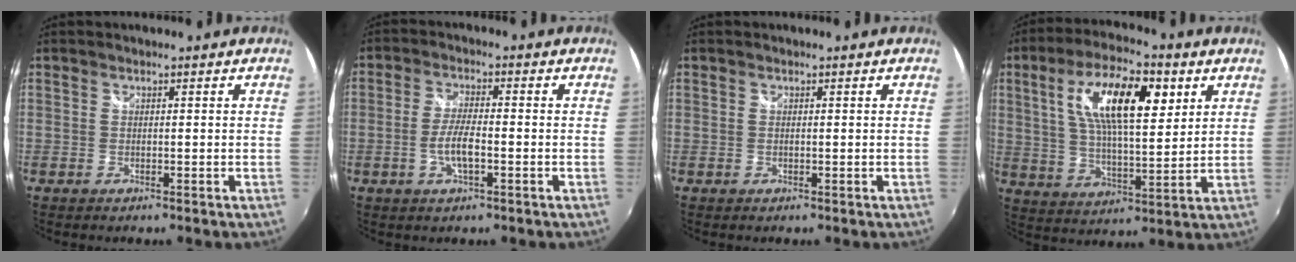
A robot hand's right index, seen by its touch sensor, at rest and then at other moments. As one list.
[{"total": 5.2, "force": [-1.7, 1.3, 4.8], "torque": [-0.099, -0.001, -0.033]}, {"total": 0.0}, {"total": 15.5, "force": [5.8, 5.5, 13.3], "torque": [-0.237, 0.019, 0.100]}]